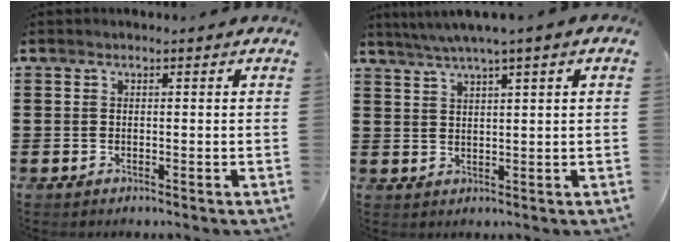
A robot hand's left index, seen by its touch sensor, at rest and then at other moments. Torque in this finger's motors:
{"motor_torque": [2.14, 0.00, 0.69, 0.21]}